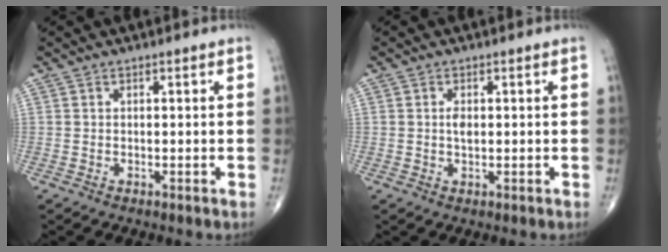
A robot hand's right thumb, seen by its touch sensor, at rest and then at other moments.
{"total": 1.9, "force": [0.2, 1.0, 1.6], "torque": [-0.025, -0.001, 0.003]}